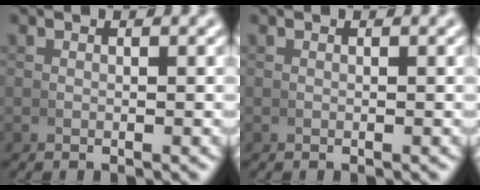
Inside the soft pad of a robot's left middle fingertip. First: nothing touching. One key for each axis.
{"total": 0.0}